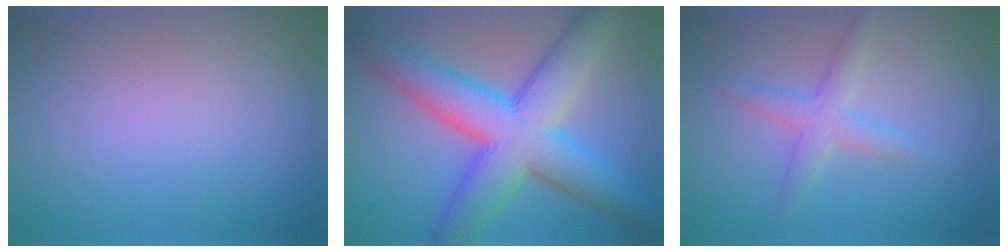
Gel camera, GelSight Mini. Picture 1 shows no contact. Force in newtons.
{"total": 10.8, "press": 10.8, "slide": 0.3}
{"total": 2.7, "press": 2.7, "slide": 0.0}